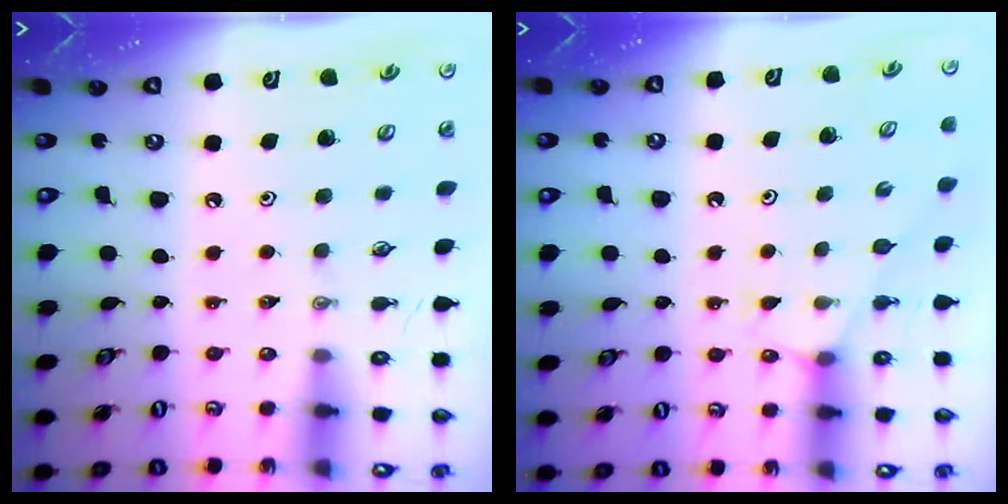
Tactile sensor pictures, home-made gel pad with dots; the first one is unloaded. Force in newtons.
{"total": 4.5, "press": 4.4, "slide": 0.5}